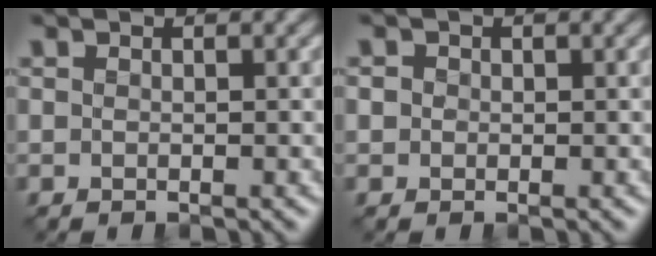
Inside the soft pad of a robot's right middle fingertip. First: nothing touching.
{"total": 0.9, "force": [0.1, 0.9, 0.2], "torque": [-0.002, -0.001, -0.002]}